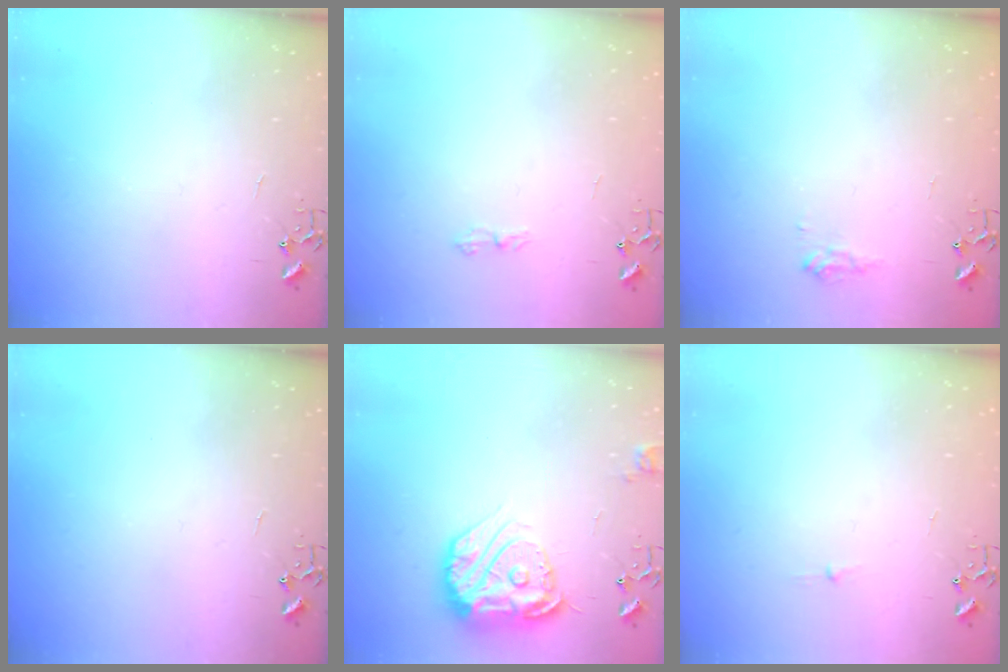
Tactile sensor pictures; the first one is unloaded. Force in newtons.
{"total": 5.4, "press": 5.4, "slide": 0.7}
{"total": 7.5, "press": 7.5, "slide": 0.3}
{"total": 0.0}
{"total": 18.6, "press": 18.5, "slide": 1.4}
{"total": 2.8, "press": 2.8, "slide": 0.3}